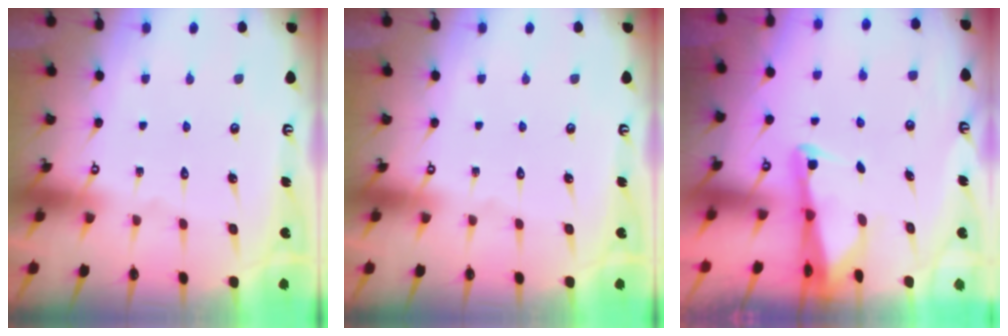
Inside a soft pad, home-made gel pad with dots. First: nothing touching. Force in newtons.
{"total": 0.0}
{"total": 2.4, "press": 2.4, "slide": 0.3}